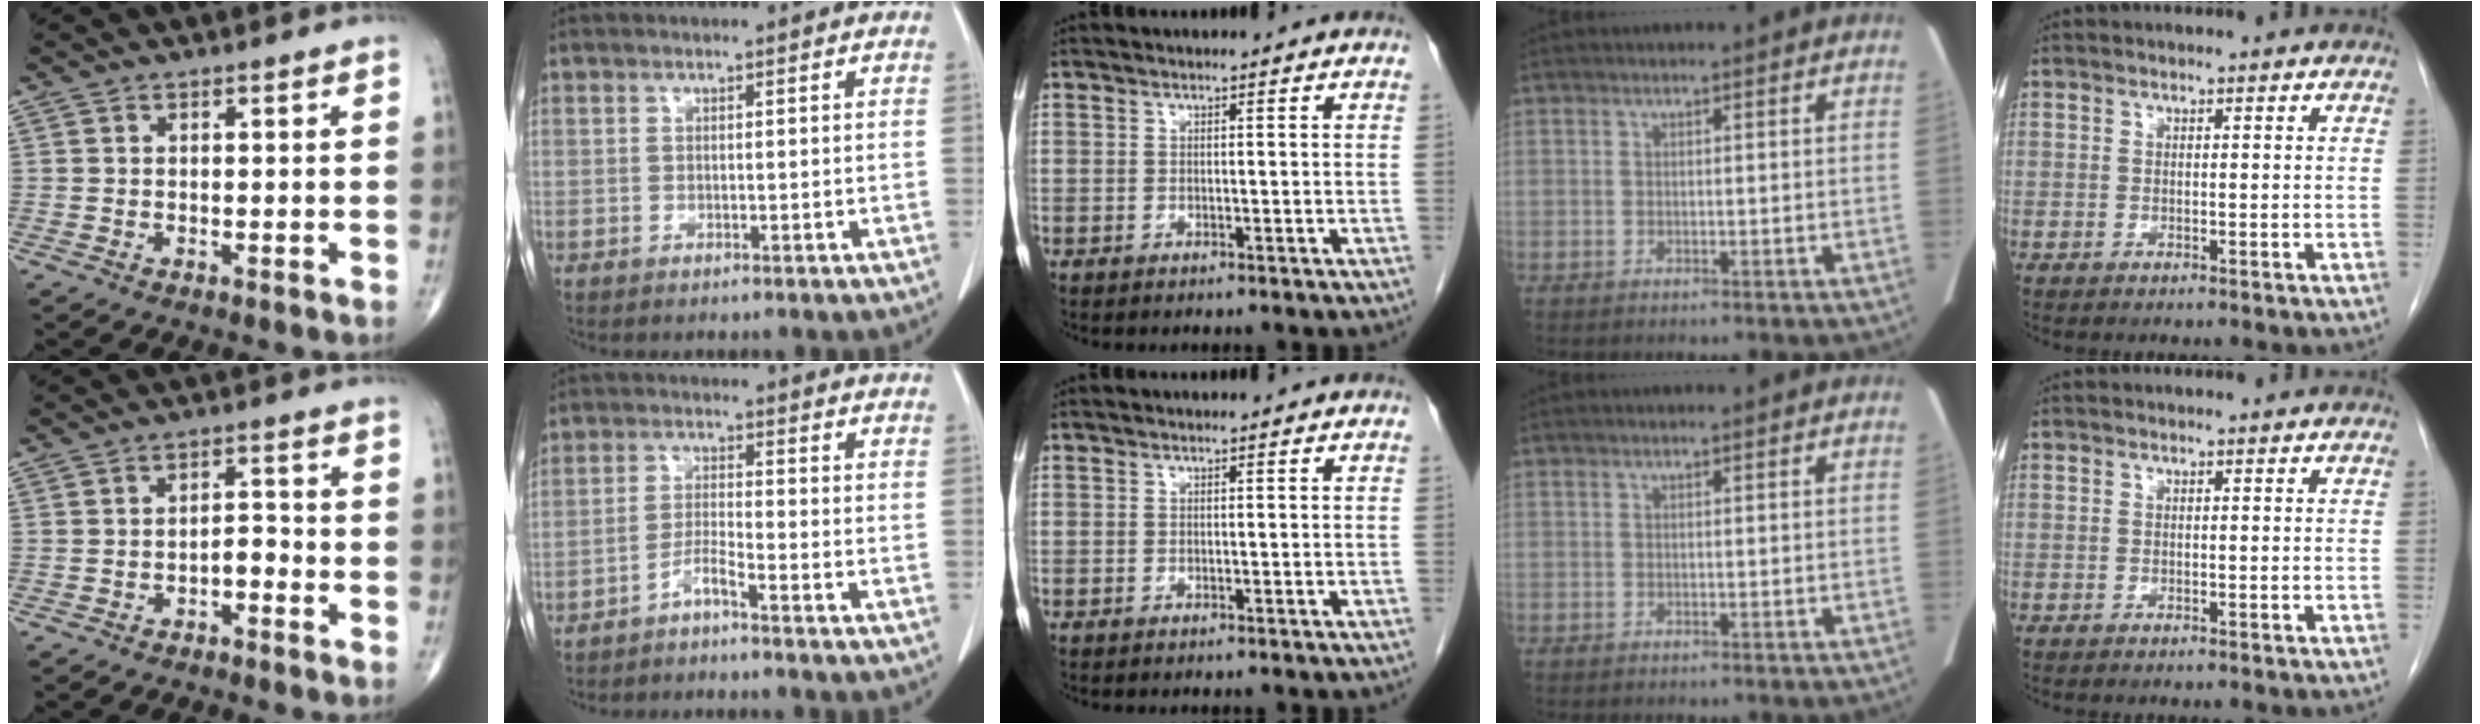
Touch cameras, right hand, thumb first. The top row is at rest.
{"thumb": {"total": 3.0, "force": [-1.8, 1.5, 1.9], "torque": [-0.018, 0.025, -0.029]}, "index": {"total": 3.0, "force": [-2.5, -0.6, 1.7], "torque": [-0.035, -0.002, -0.052]}}